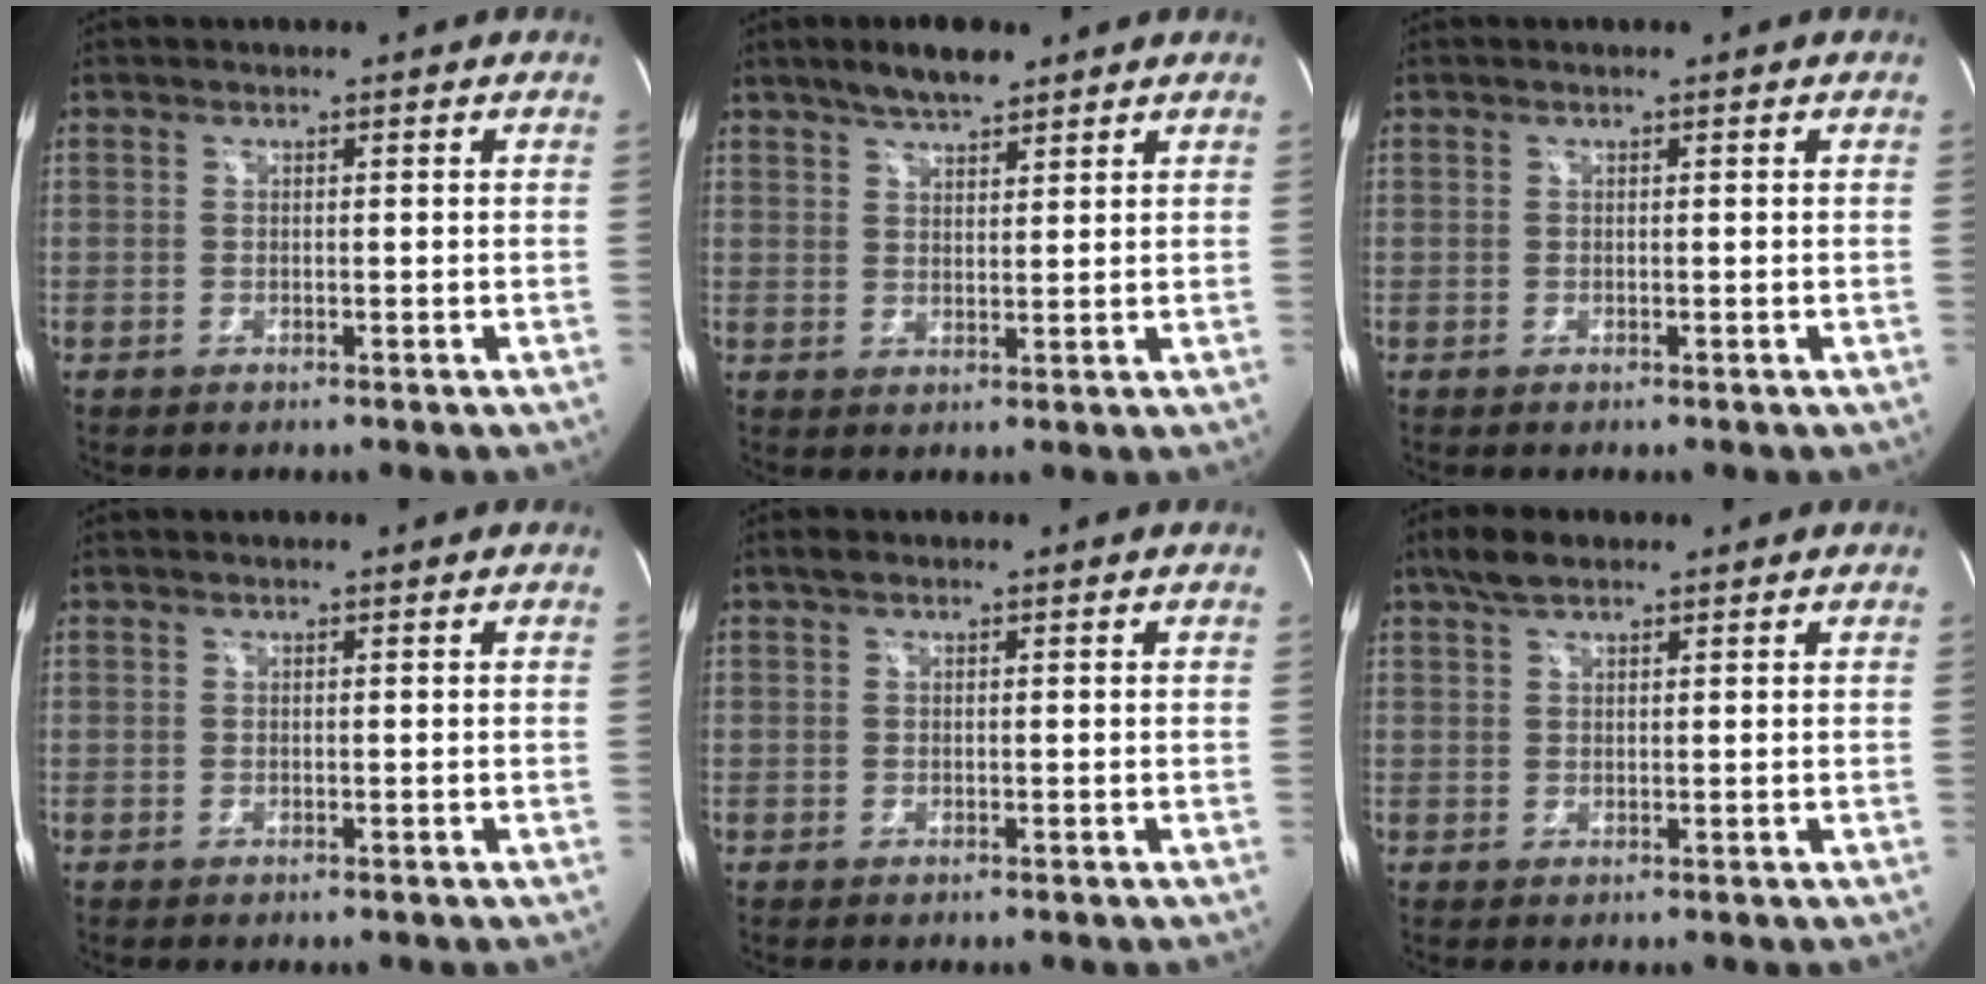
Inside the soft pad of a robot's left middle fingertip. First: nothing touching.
{"total": 5.7, "force": [4.5, 1.4, 3.2], "torque": [-0.064, 0.007, 0.078]}
{"total": 0.0}
{"total": 0.0}
{"total": 0.9, "force": [0.6, 0.5, 0.4], "torque": [-0.011, 0.010, 0.010]}
{"total": 3.6, "force": [2.7, 1.4, 2.0], "torque": [-0.051, 0.012, 0.052]}